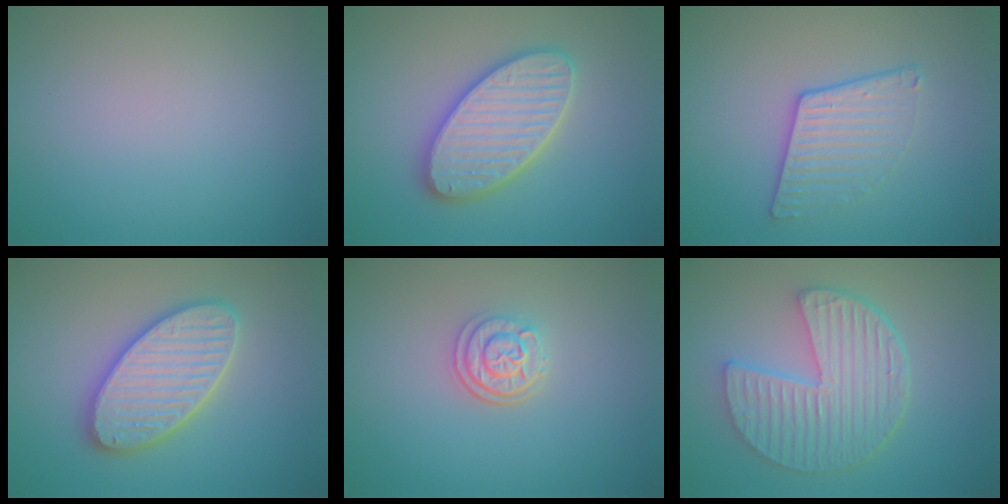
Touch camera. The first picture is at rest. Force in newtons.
{"total": 5.8, "press": 5.8, "slide": 0.6}
{"total": 2.8, "press": 2.3, "slide": 1.6}
{"total": 5.8, "press": 5.8, "slide": 0.6}
{"total": 2.8, "press": 2.4, "slide": 1.4}
{"total": 6.3, "press": 4.7, "slide": 4.2}